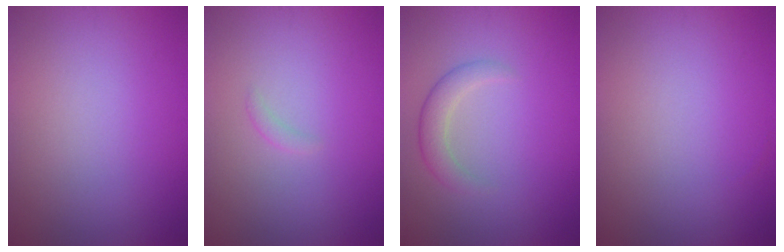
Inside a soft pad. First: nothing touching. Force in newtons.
{"total": 0.6, "press": 0.6, "slide": 0.1}
{"total": 2.3, "press": 2.3, "slide": 0.1}
{"total": 0.0}